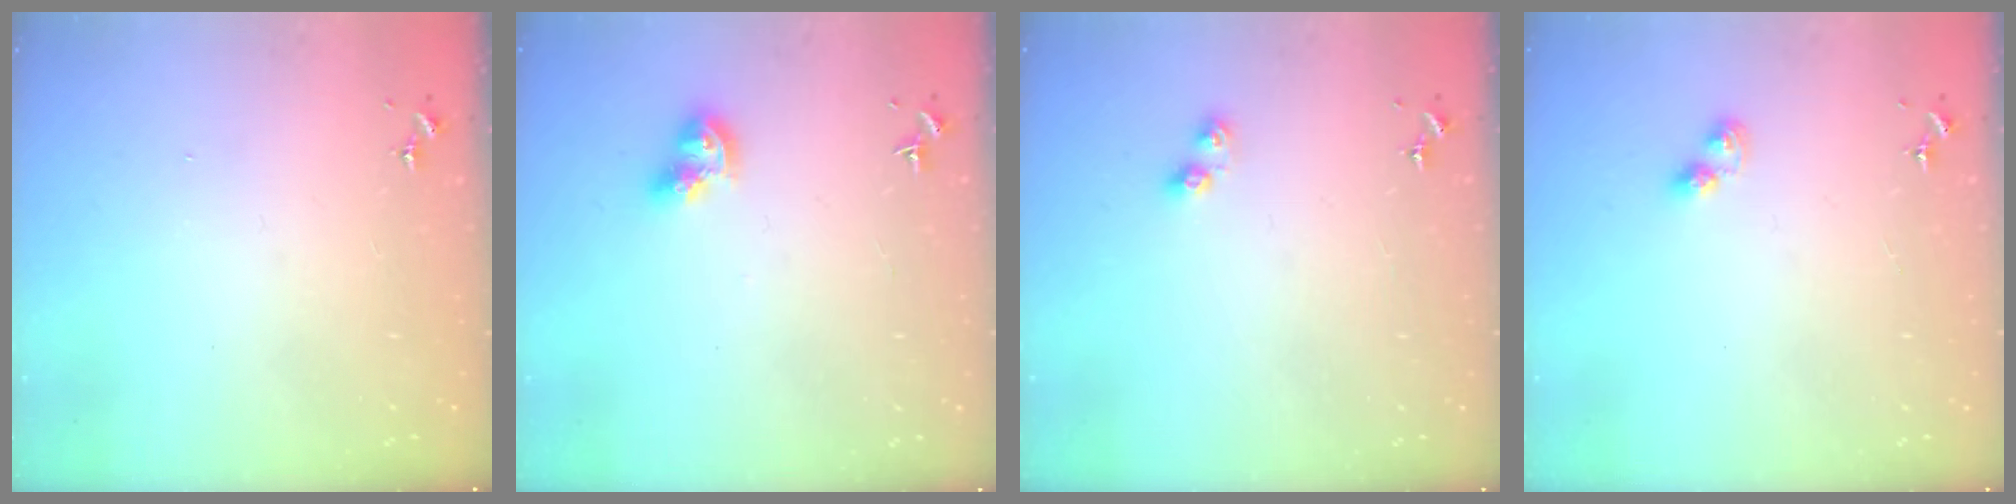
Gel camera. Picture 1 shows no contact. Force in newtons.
{"total": 9.0, "press": 9.0, "slide": 0.8}
{"total": 5.1, "press": 5.1, "slide": 0.5}
{"total": 3.7, "press": 3.7, "slide": 0.4}